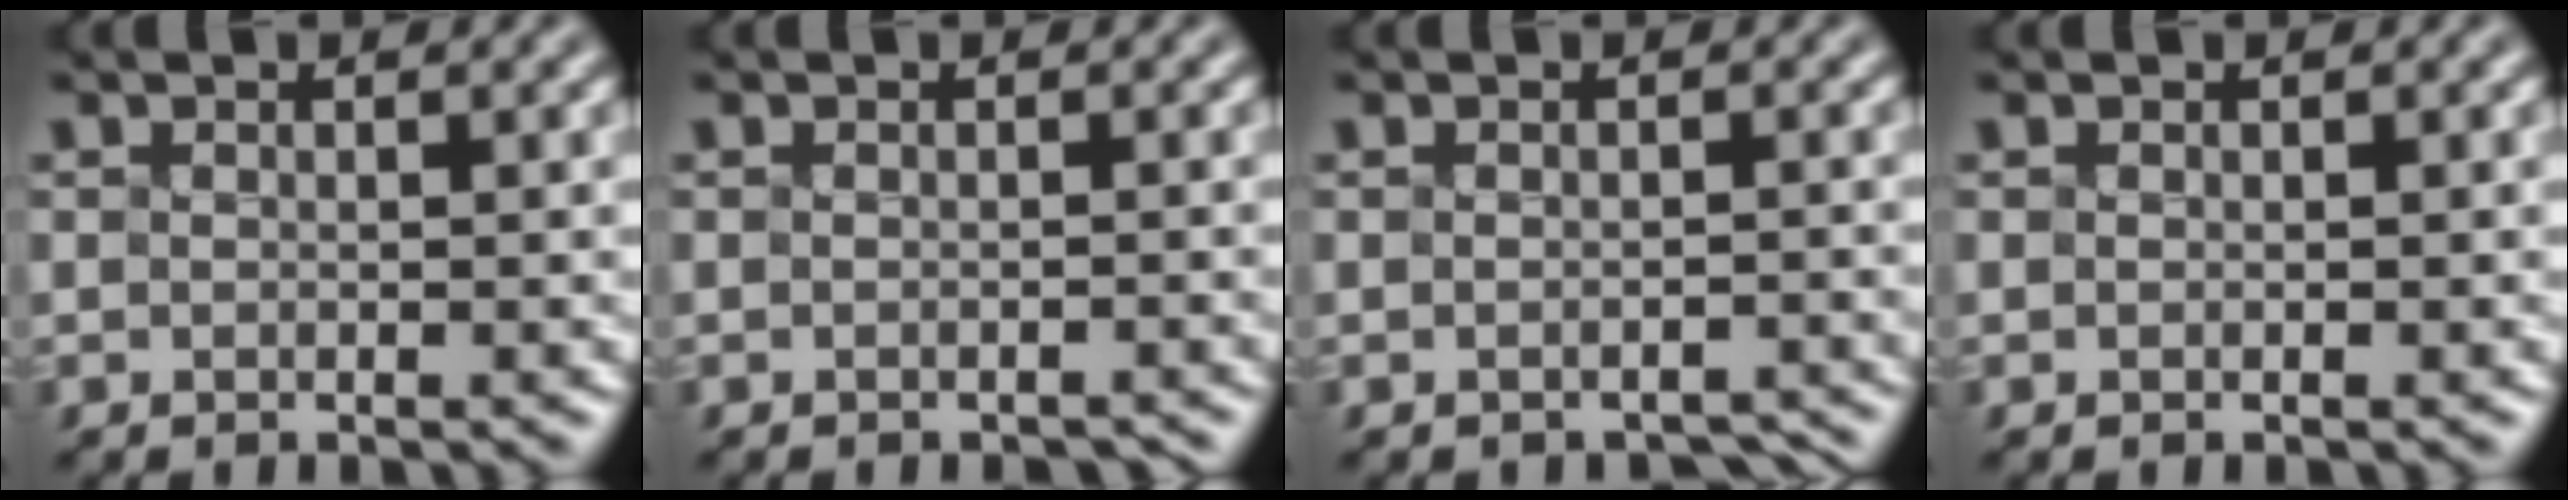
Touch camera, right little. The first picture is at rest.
{"total": 1.0, "force": [-0.9, 0.1, 0.3], "torque": [-0.001, -0.001, -0.014]}
{"total": 1.4, "force": [-1.3, 0.4, 0.3], "torque": [-0.001, -0.001, -0.016]}
{"total": 0.0}